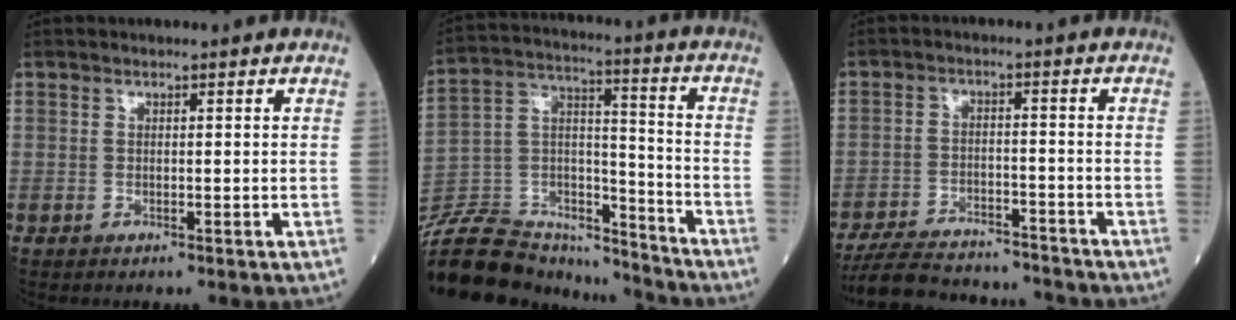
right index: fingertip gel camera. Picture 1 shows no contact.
{"total": 22.8, "force": [-20.5, 7.4, 6.7], "torque": [-0.174, 0.026, -0.337]}
{"total": 14.8, "force": [-13.8, 3.0, 4.5], "torque": [-0.088, 0.002, -0.206]}